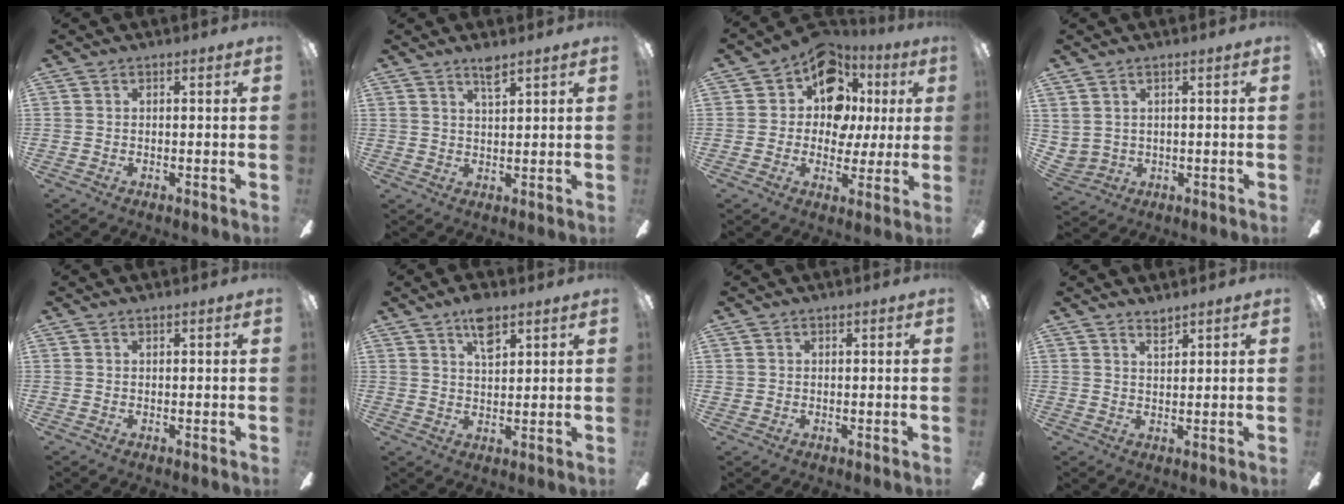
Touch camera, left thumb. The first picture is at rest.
{"total": 3.4, "force": [2.9, 0.3, 1.7], "torque": [-0.035, -0.011, 0.051]}
{"total": 12.9, "force": [5.4, 9.5, 6.8], "torque": [-0.116, -0.018, 0.104]}
{"total": 2.7, "force": [2.0, 1.7, 0.2], "torque": [-0.012, -0.007, 0.038]}
{"total": 0.0}
{"total": 6.4, "force": [4.2, 2.7, 4.0], "torque": [-0.056, -0.015, 0.070]}
{"total": 0.9, "force": [0.6, 0.6, -0.1], "torque": [0.000, 0.001, 0.012]}
{"total": 2.5, "force": [2.3, 0.5, 0.7], "torque": [-0.010, -0.010, 0.041]}